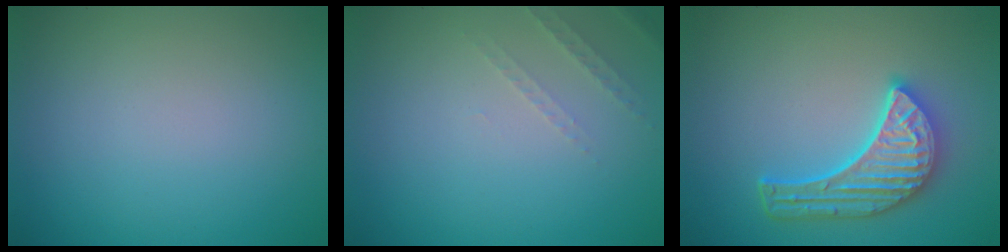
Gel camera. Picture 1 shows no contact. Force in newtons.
{"total": 1.3, "press": 1.2, "slide": 0.4}
{"total": 5.5, "press": 4.5, "slide": 3.2}